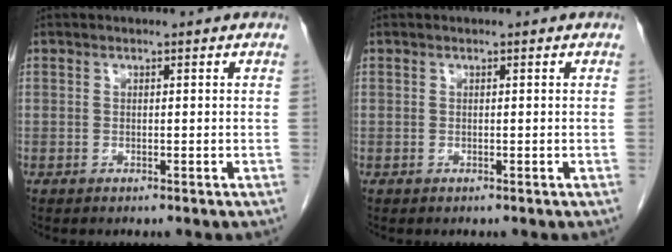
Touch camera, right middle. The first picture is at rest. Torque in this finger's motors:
{"motor_torque": [0.33, -0.01, -0.10, -0.01]}